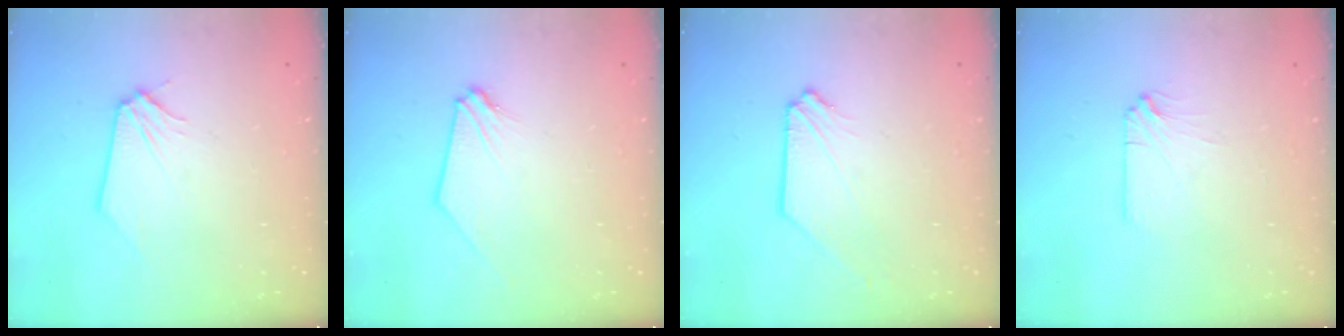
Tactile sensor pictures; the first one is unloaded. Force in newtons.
{"total": 0.0}
{"total": 1.4, "press": 1.4, "slide": 0.2}
{"total": 2.5, "press": 2.5, "slide": 0.4}